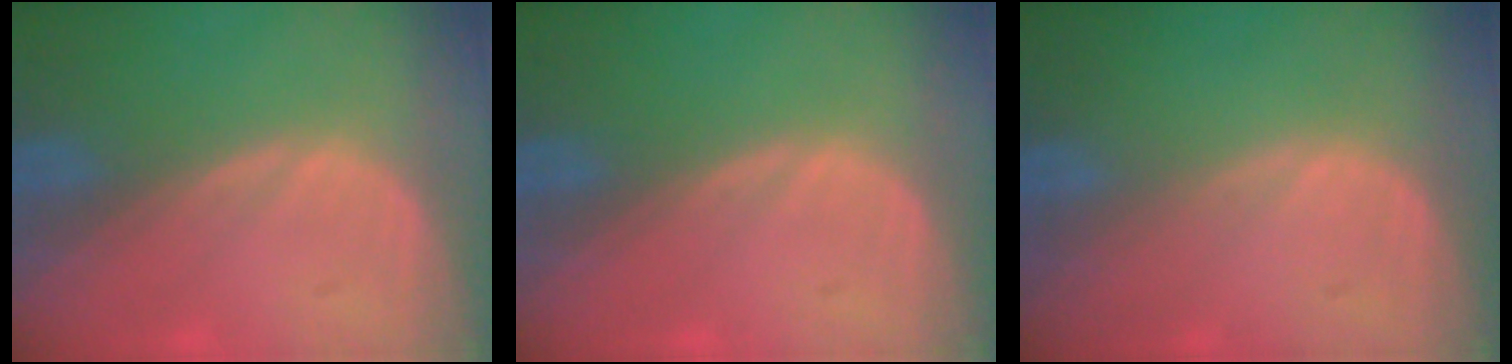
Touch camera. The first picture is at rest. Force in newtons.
{"total": 0.0}
{"total": 0.0}